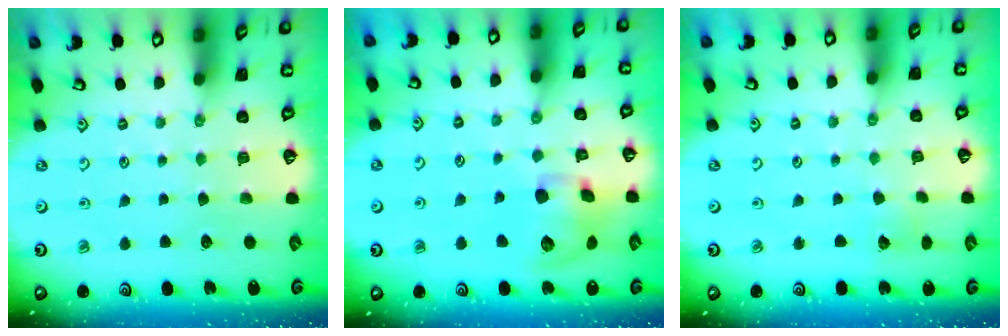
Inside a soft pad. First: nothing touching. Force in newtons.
{"total": 12.1, "press": 12.0, "slide": 1.9}
{"total": 4.2, "press": 4.1, "slide": 0.5}